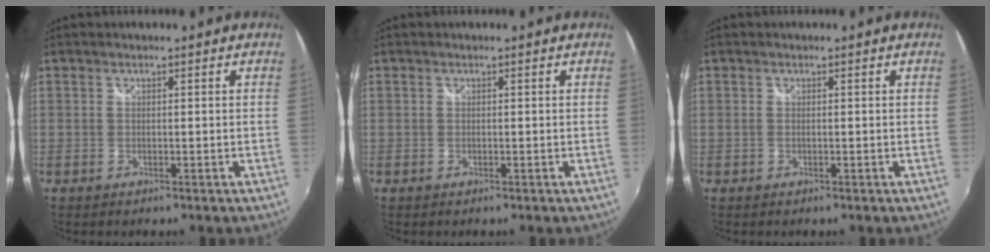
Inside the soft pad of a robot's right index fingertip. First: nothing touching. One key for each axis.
{"total": 0.0}
{"total": 0.0}